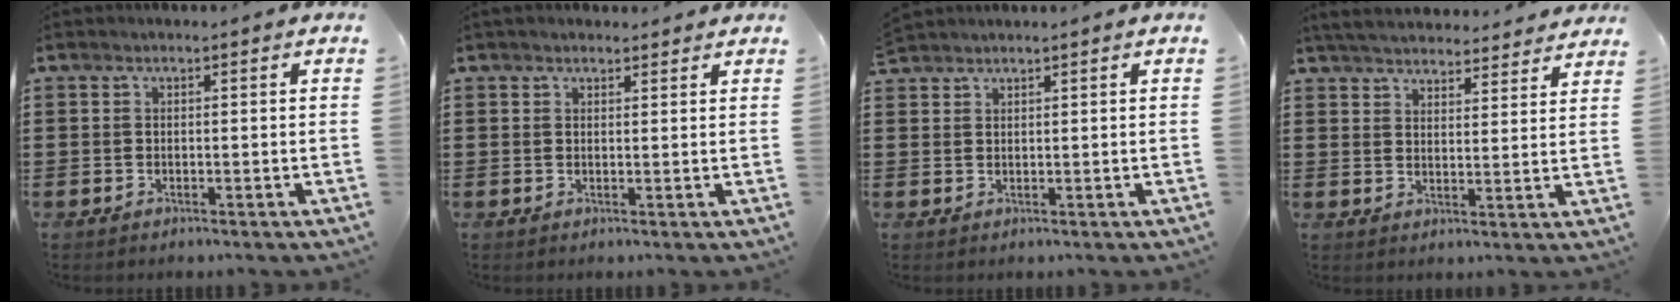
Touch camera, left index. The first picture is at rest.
{"total": 1.5, "force": [1.4, 0.3, 0.3], "torque": [-0.008, 0.002, 0.028]}
{"total": 1.5, "force": [1.5, 0.3, -0.2], "torque": [0.000, 0.001, 0.030]}
{"total": 4.8, "force": [4.7, 0.2, 0.9], "torque": [-0.035, -0.024, 0.085]}